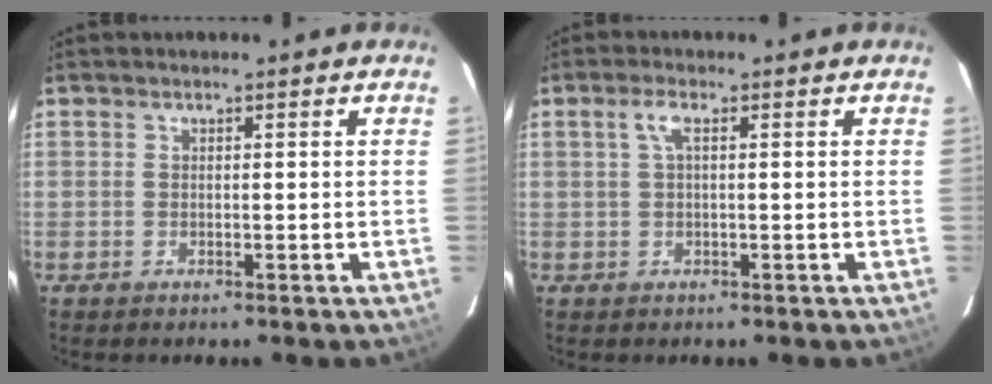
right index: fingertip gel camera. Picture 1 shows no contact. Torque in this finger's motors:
{"motor_torque": [0.31, -0.01, 0.21, 0.05]}